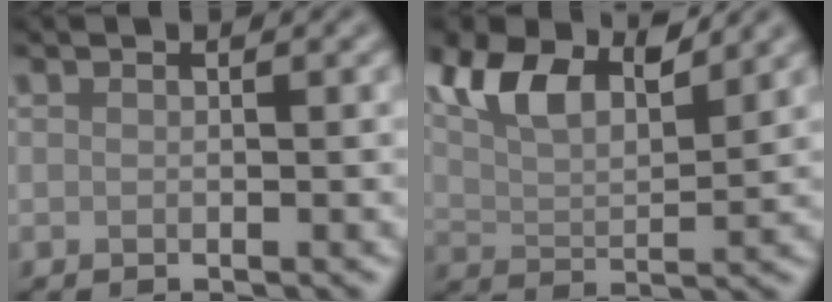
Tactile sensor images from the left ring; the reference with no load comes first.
{"total": 7.2, "force": [4.5, 3.2, 4.6], "torque": [-0.092, 0.005, 0.079]}